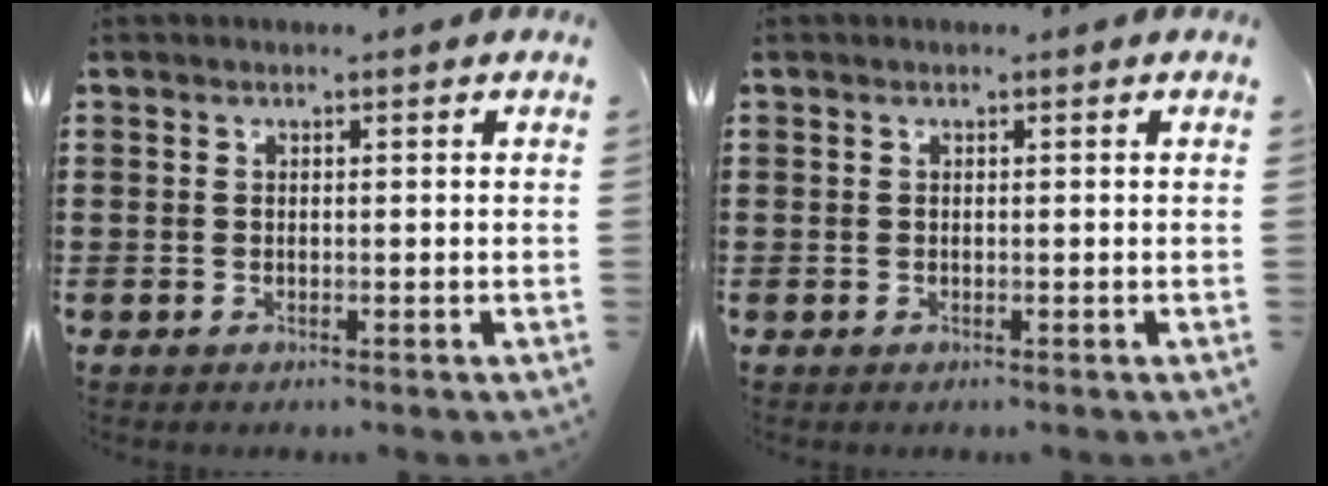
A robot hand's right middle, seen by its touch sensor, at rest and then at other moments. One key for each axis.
{"total": 0.0}